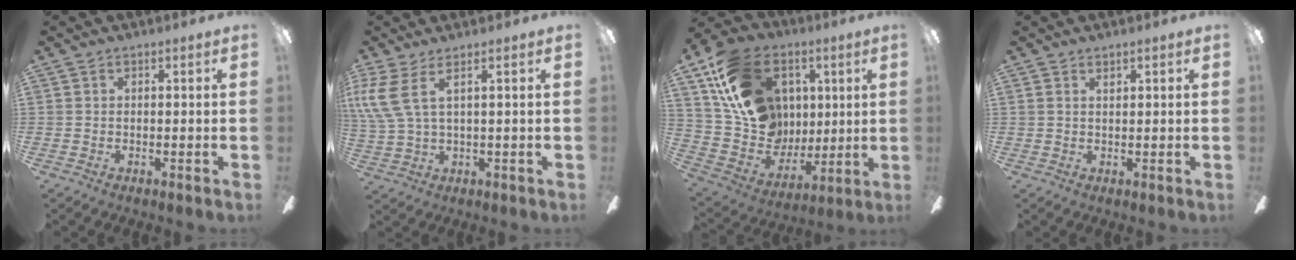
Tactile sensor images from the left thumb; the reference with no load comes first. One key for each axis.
{"total": 7.1, "fx": 3.3, "fy": 2.4, "fz": 5.9, "tx": -0.140, "ty": -0.012, "tz": 0.061}
{"total": 23.4, "fx": 8.3, "fy": 17.7, "fz": 12.9, "tx": -0.242, "ty": -0.015, "tz": 0.169}
{"total": 1.1, "fx": 1.0, "fy": 0.4, "fz": 0.3, "tx": -0.007, "ty": -0.001, "tz": 0.020}